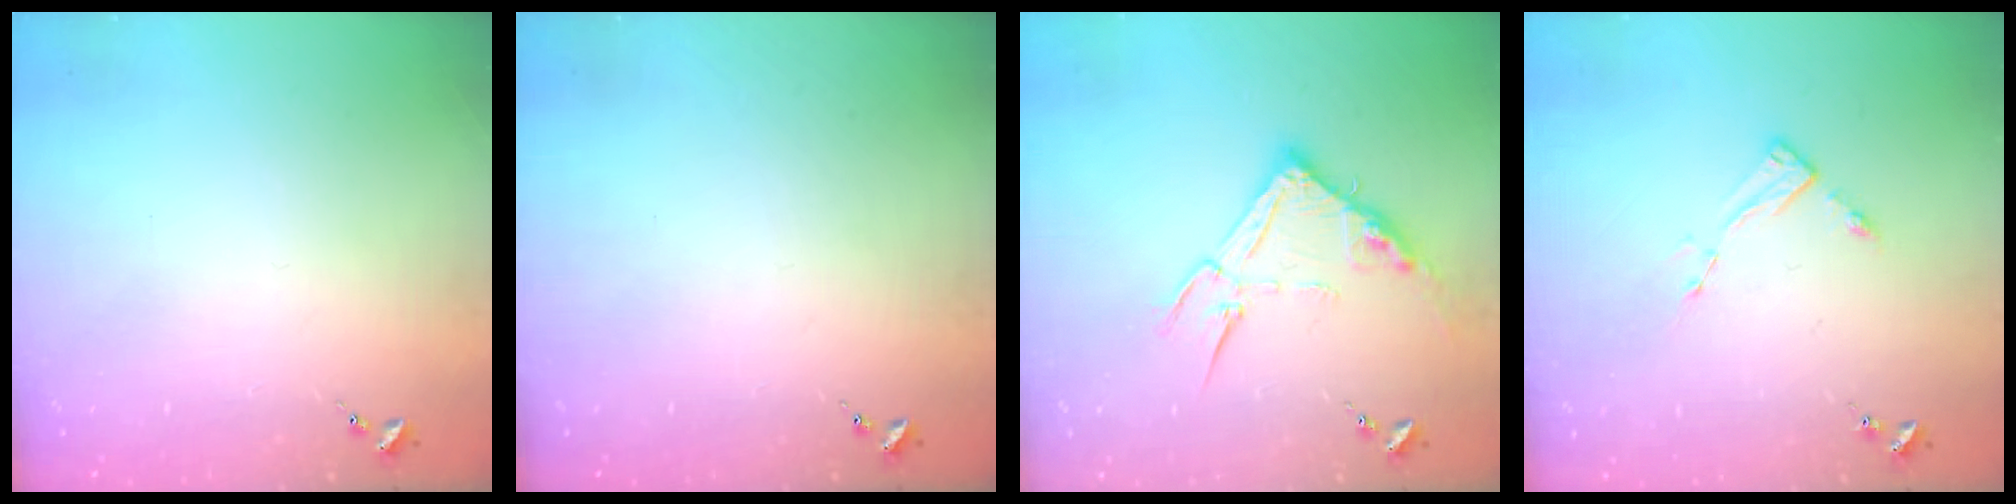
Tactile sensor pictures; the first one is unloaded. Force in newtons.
{"total": 0.0}
{"total": 13.8, "press": 13.8, "slide": 0.8}
{"total": 3.4, "press": 3.4, "slide": 0.4}